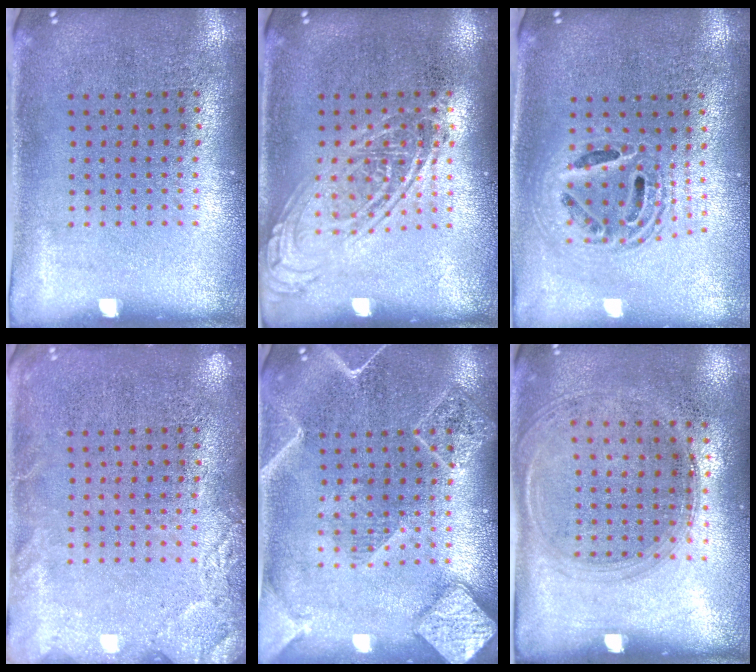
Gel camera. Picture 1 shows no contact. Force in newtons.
{"total": 1.6, "press": 1.6, "slide": 0.1}
{"total": 1.8, "press": 1.5, "slide": 1.1}
{"total": 2.4, "press": 2.4, "slide": 0.3}
{"total": 2.1, "press": 2.1, "slide": 0.2}
{"total": 1.4, "press": 1.2, "slide": 0.6}